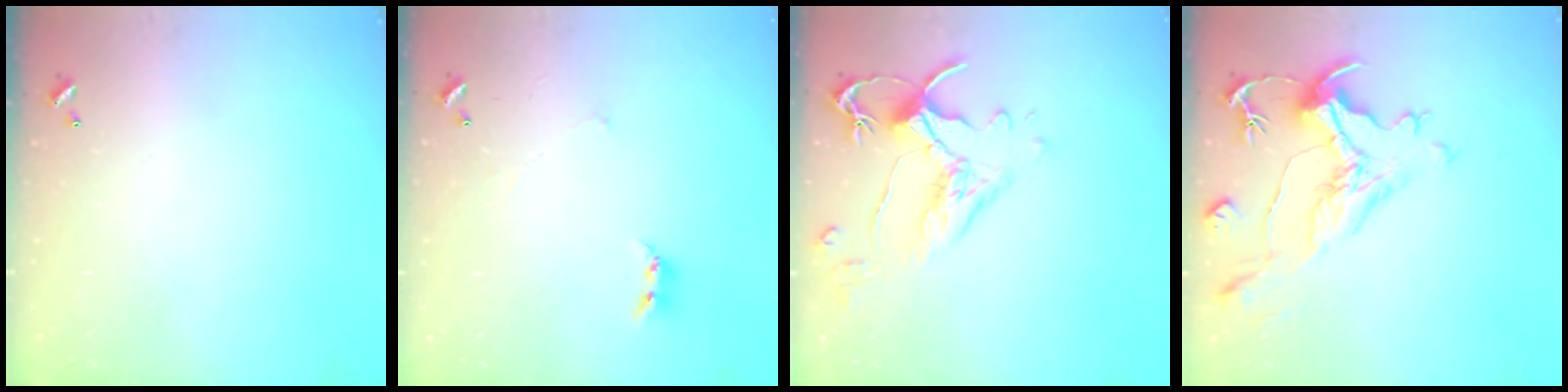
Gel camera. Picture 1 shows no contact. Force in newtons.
{"total": 2.4, "press": 2.4, "slide": 0.4}
{"total": 2.6, "press": 2.2, "slide": 1.3}
{"total": 1.9, "press": 0.9, "slide": 1.7}